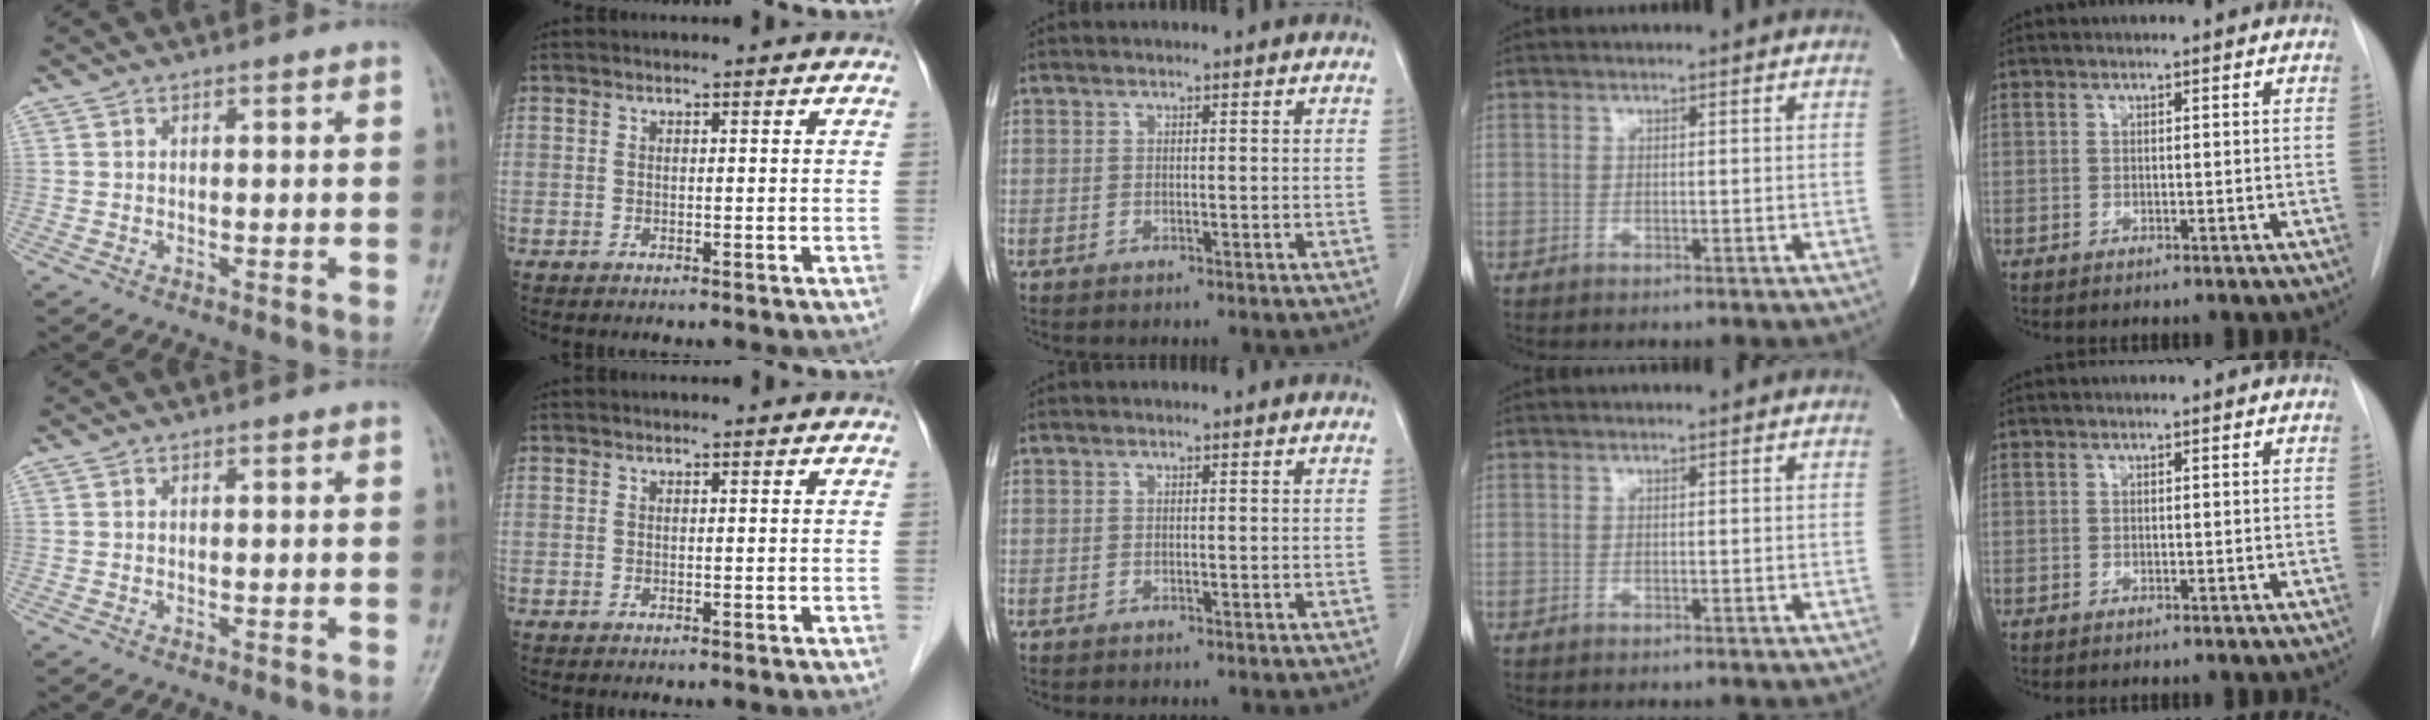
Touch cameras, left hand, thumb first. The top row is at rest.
{}